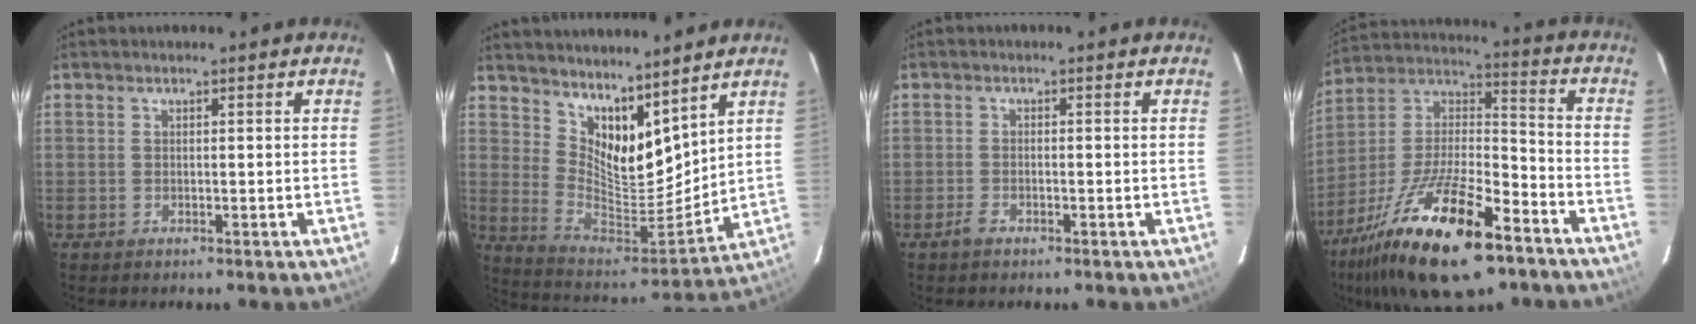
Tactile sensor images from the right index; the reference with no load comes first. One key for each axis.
{"total": 14.0, "fx": 10.5, "fy": 6.0, "fz": 7.1, "tx": -0.128, "ty": -0.014, "tz": 0.201}
{"total": 2.0, "fx": -1.3, "fy": 0.7, "fz": 1.3, "tx": -0.032, "ty": 0.001, "tz": -0.027}
{"total": 24.1, "fx": -14.4, "fy": 8.5, "fz": 17.4, "tx": -0.334, "ty": -0.017, "tz": -0.250}